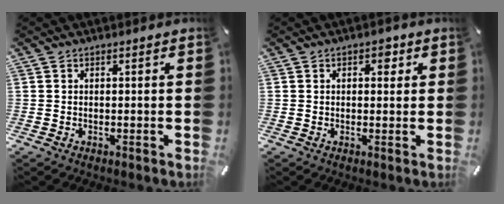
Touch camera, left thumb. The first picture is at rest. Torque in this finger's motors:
{"motor_torque": [-0.09, -0.27, -0.08, 0.05, -0.13]}